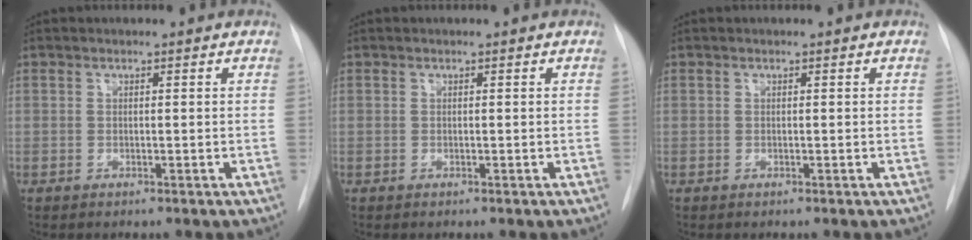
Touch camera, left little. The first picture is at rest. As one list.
[{"total": 0.0}, {"total": 0.0}]